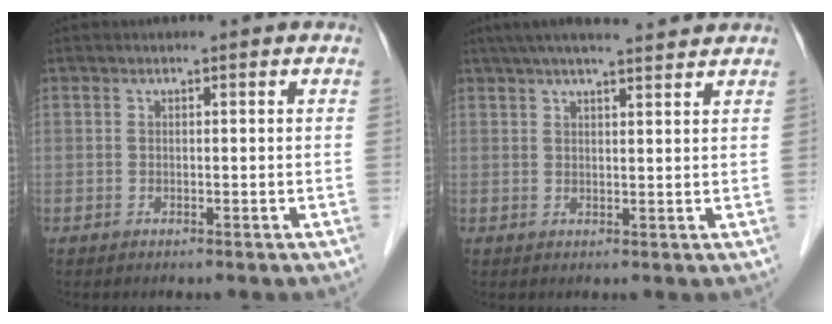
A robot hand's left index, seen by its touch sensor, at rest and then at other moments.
{"total": 10.3, "force": [9.0, 0.5, 5.0], "torque": [-0.079, 0.027, 0.122]}